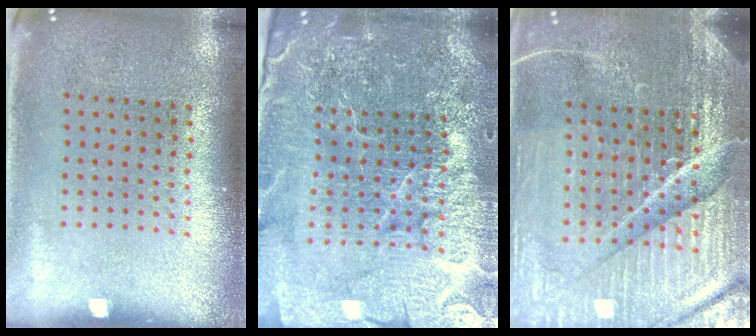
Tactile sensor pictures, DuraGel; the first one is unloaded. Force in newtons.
{"total": 5.9, "press": 5.3, "slide": 2.6}
{"total": 6.2, "press": 5.6, "slide": 2.8}